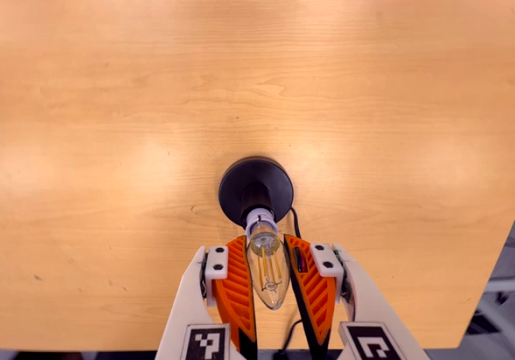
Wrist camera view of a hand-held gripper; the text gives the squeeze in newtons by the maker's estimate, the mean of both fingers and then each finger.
{"total": 10.7, "left": 10.0, "right": 11.3}